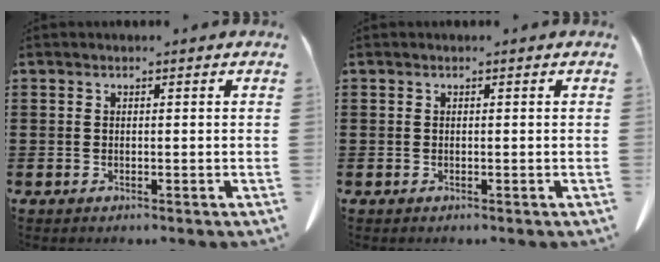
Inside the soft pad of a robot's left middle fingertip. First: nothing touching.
{"total": 0.0}